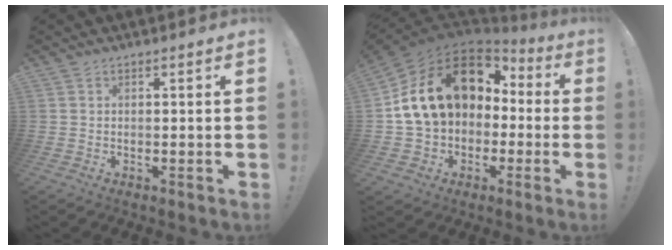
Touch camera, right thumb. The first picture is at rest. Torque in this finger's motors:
{"motor_torque": [2.49, 2.52, 1.04, 0.08, 0.73]}